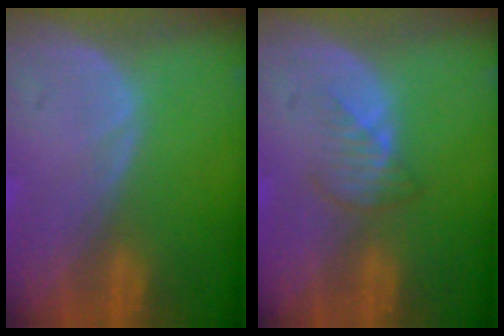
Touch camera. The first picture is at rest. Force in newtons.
{"total": 2.5, "press": 2.5, "slide": 0.4}